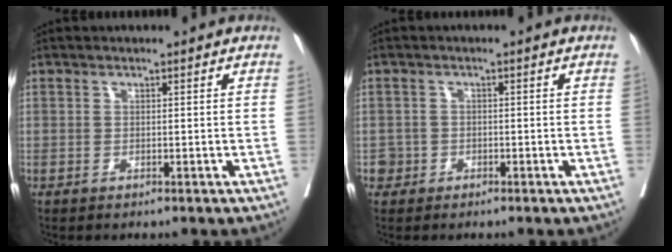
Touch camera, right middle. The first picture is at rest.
{"total": 1.7, "force": [-0.8, 1.5, -0.1], "torque": [0.007, 0.009, -0.018]}